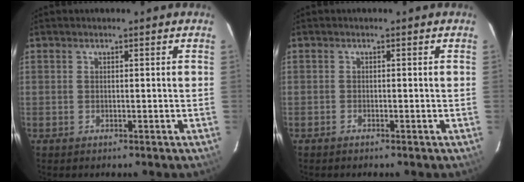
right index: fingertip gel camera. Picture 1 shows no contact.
{"total": 0.6, "force": [-0.5, 0.2, 0.0], "torque": [-0.003, 0.001, -0.011]}